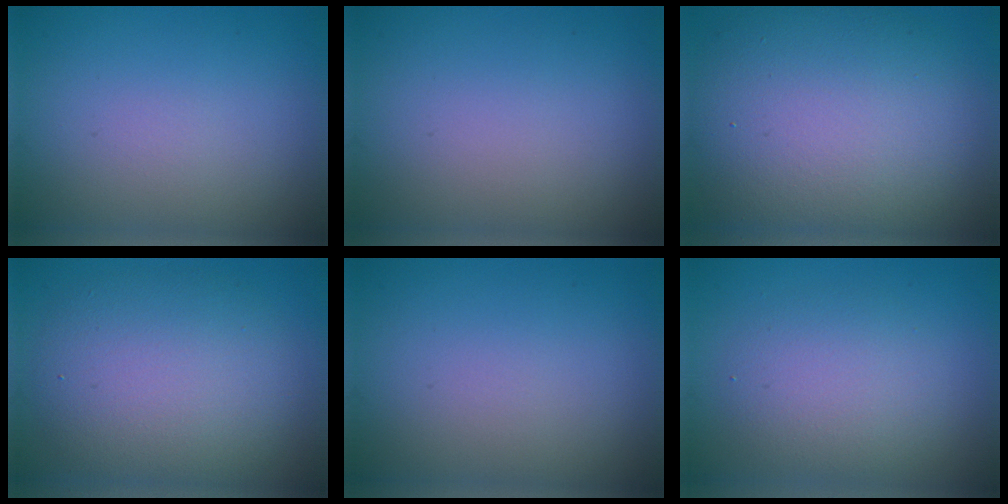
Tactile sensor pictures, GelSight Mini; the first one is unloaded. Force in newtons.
{"total": 0.0}
{"total": 12.5, "press": 12.5, "slide": 1.0}
{"total": 7.5, "press": 7.5, "slide": 0.6}
{"total": 0.0}
{"total": 3.5, "press": 3.5, "slide": 0.1}